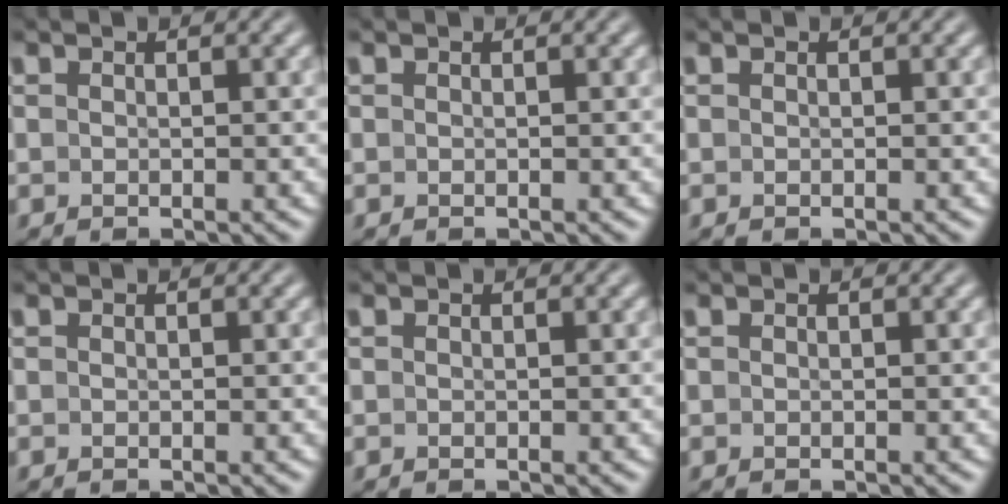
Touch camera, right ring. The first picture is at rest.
{"total": 0.0}
{"total": 0.0}
{"total": 0.0}
{"total": 0.0}
{"total": 0.0}